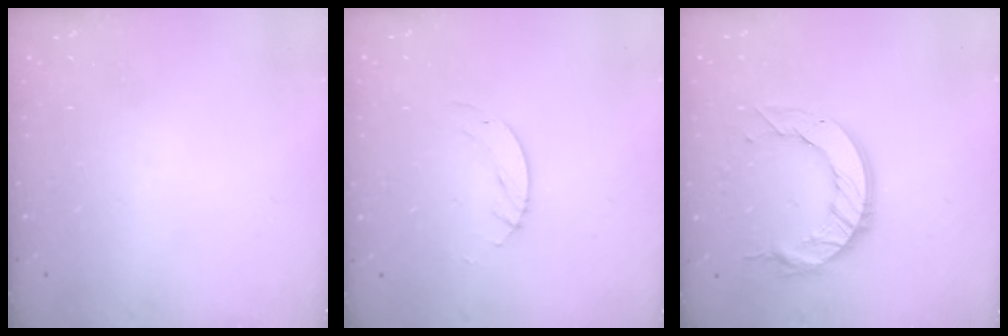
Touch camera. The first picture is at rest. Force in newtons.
{"total": 4.5, "press": 4.5, "slide": 0.4}
{"total": 12.5, "press": 12.4, "slide": 0.9}